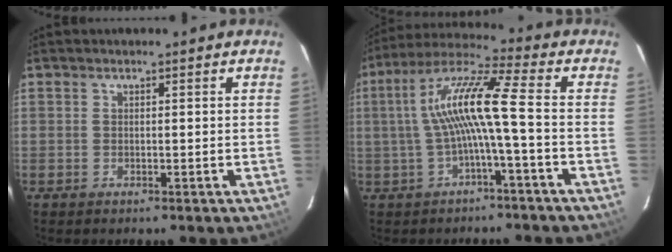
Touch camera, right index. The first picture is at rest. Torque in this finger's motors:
{"motor_torque": [1.12, -0.49, 0.80, 0.21]}